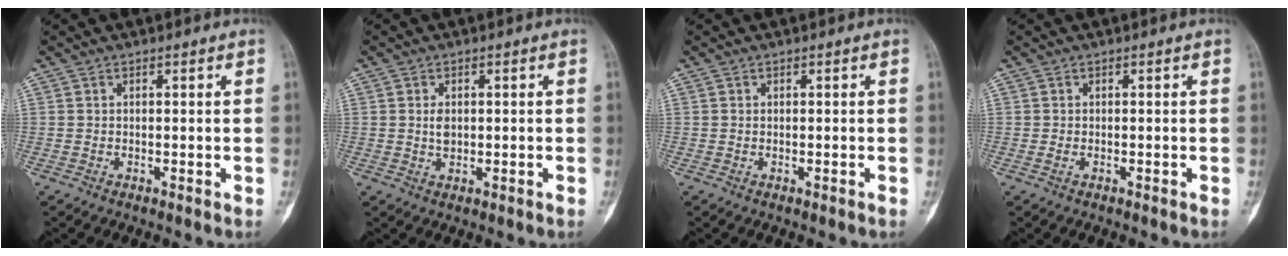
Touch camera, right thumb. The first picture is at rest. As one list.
[{"total": 2.2, "force": [0.2, 1.5, 1.7], "torque": [-0.027, -0.001, 0.005]}, {"total": 0.0}, {"total": 0.7, "force": [-0.3, 0.3, 0.5], "torque": [-0.016, 0.002, -0.004]}]